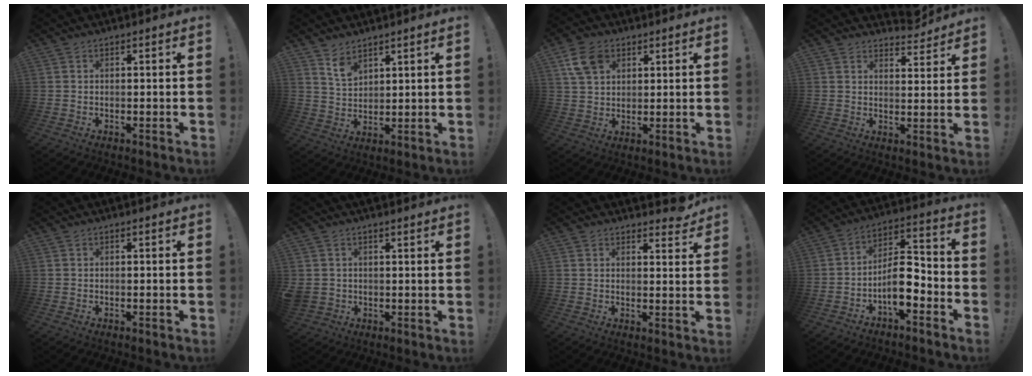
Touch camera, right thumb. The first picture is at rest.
{"total": 6.5, "force": [4.9, 3.6, 2.3], "torque": [-0.032, -0.034, 0.091]}
{"total": 10.1, "force": [4.8, 7.3, 5.1], "torque": [-0.090, -0.010, 0.094]}
{"total": 5.8, "force": [5.3, 1.8, 1.3], "torque": [-0.007, -0.042, 0.095]}
{"total": 0.0}
{"total": 3.6, "force": [2.1, 2.9, 0.4], "torque": [-0.004, -0.012, 0.043]}
{"total": 4.0, "force": [3.4, 1.8, 1.2], "torque": [-0.003, -0.024, 0.061]}
{"total": 11.0, "force": [-4.9, 4.6, 8.8], "torque": [-0.148, 0.021, -0.086]}